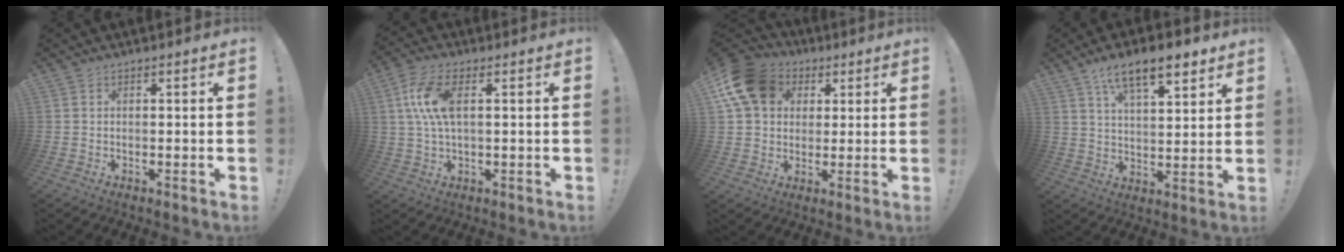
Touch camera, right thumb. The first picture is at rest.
{"total": 10.3, "force": [2.0, 4.3, 9.1], "torque": [-0.179, -0.004, 0.036]}
{"total": 15.2, "force": [5.3, 11.6, 8.1], "torque": [-0.133, -0.014, 0.107]}
{"total": 12.5, "force": [7.8, 4.5, 8.6], "torque": [-0.131, -0.035, 0.132]}